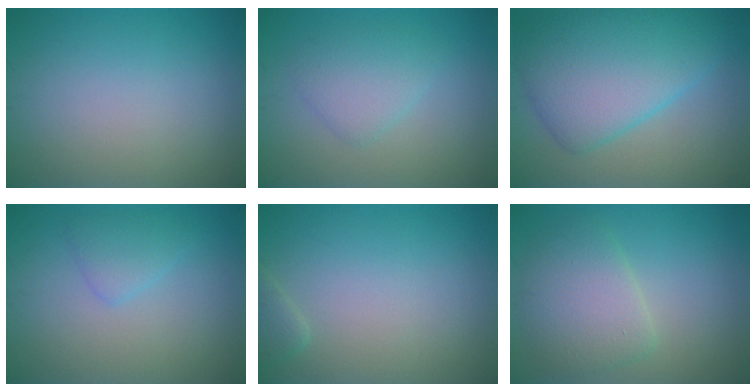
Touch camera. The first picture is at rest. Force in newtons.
{"total": 2.7, "press": 2.7, "slide": 0.0}
{"total": 7.8, "press": 7.8, "slide": 0.2}
{"total": 1.8, "press": 1.8, "slide": 0.2}
{"total": 1.1, "press": 1.1, "slide": 0.1}
{"total": 4.4, "press": 4.4, "slide": 0.4}